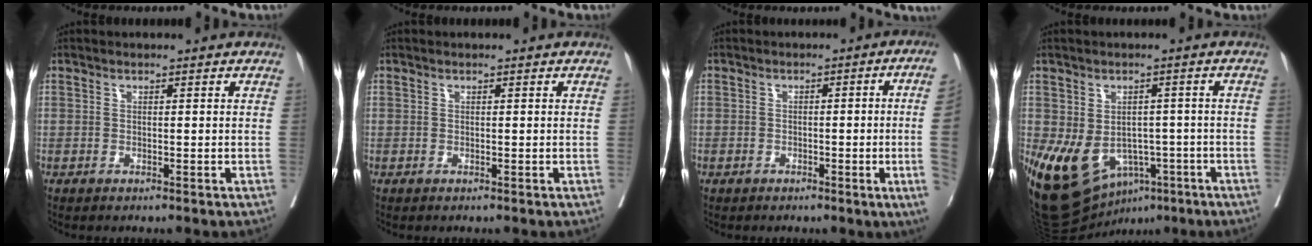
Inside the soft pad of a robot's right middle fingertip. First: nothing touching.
{"total": 0.0}
{"total": 8.0, "force": [-1.3, -1.4, 7.7], "torque": [-0.081, -0.004, -0.021]}
{"total": 14.4, "force": [-6.2, 10.0, 8.4], "torque": [-0.163, 0.004, -0.078]}